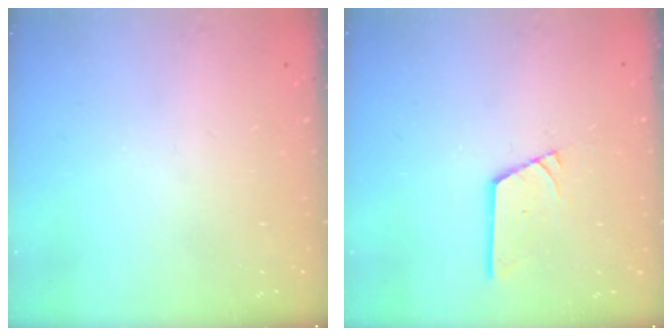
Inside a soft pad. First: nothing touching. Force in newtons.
{"total": 6.5, "press": 6.4, "slide": 0.5}